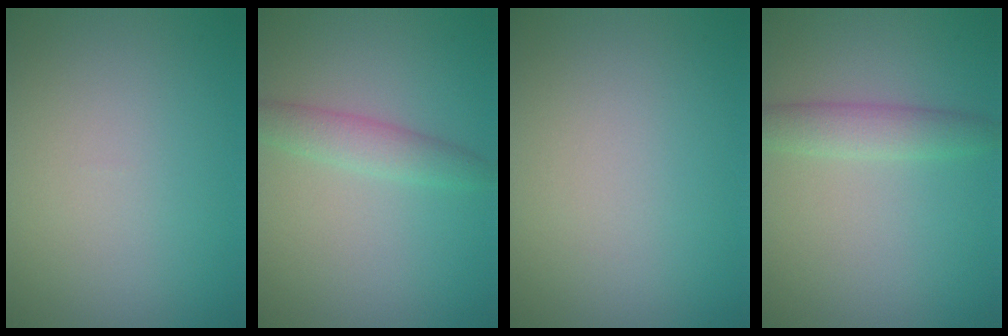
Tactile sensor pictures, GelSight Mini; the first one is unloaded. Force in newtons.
{"total": 2.3, "press": 2.3, "slide": 0.1}
{"total": 0.0}
{"total": 2.5, "press": 2.5, "slide": 0.0}